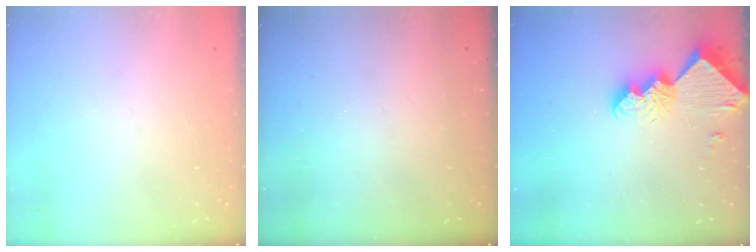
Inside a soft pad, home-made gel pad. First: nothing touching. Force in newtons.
{"total": 0.0}
{"total": 11.8, "press": 11.8, "slide": 1.3}